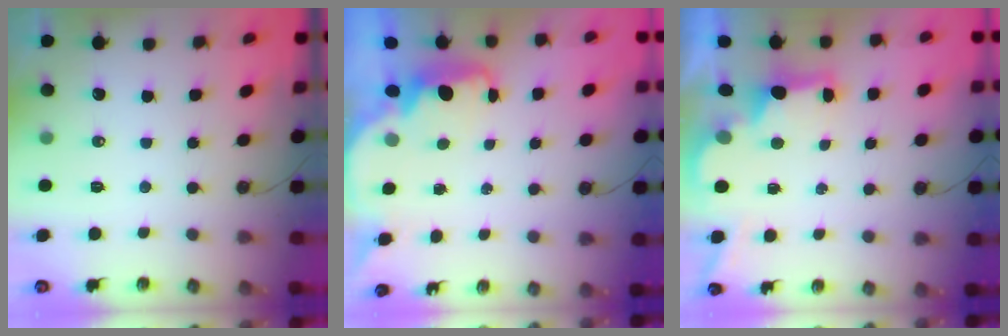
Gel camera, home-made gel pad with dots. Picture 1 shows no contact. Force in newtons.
{"total": 2.4, "press": 2.4, "slide": 0.6}
{"total": 2.5, "press": 2.4, "slide": 0.7}